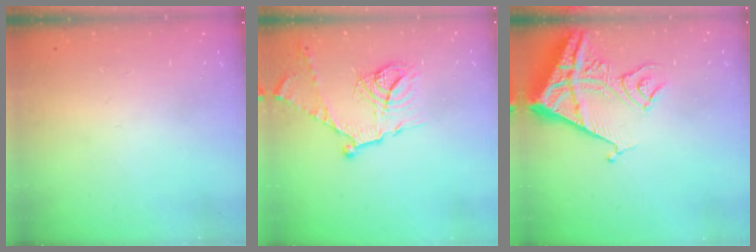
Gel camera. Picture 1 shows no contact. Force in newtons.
{"total": 16.0, "press": 16.0, "slide": 1.4}
{"total": 13.5, "press": 13.5, "slide": 1.4}